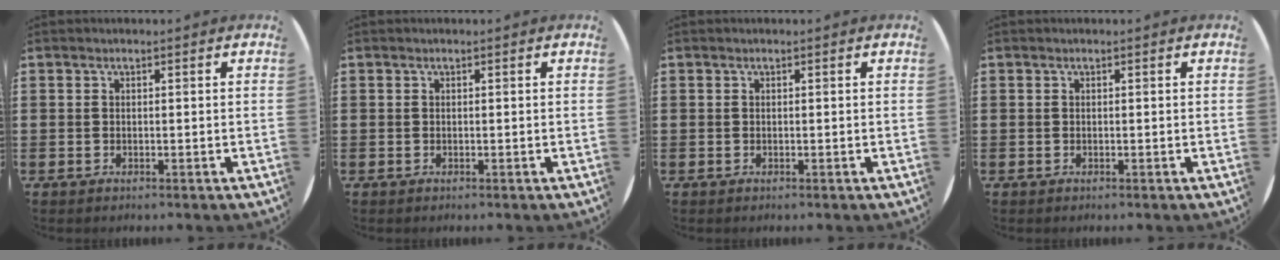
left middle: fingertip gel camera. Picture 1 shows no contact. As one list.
[{"total": 0.0}, {"total": 0.0}, {"total": 0.0}]